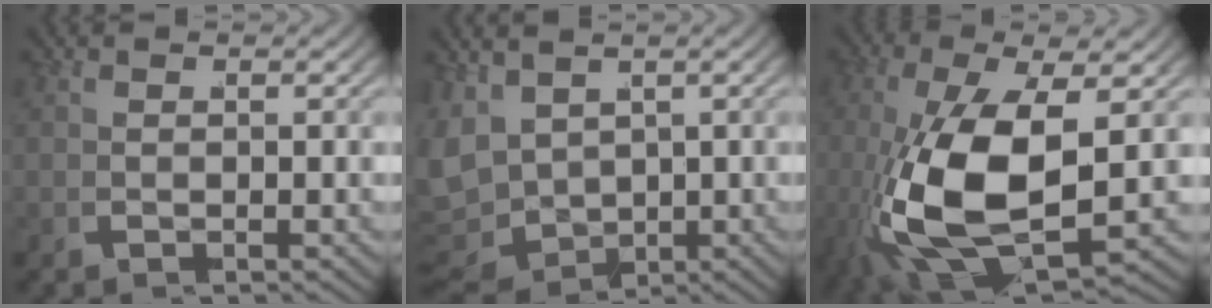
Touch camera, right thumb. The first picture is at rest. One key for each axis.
{"total": 8.3, "fx": -1.2, "fy": 6.9, "fz": 4.6, "tx": -0.127, "ty": -0.044, "tz": -0.006}
{"total": 13.3, "fx": -1.5, "fy": 7.0, "fz": 11.2, "tx": -0.280, "ty": -0.049, "tz": 0.005}